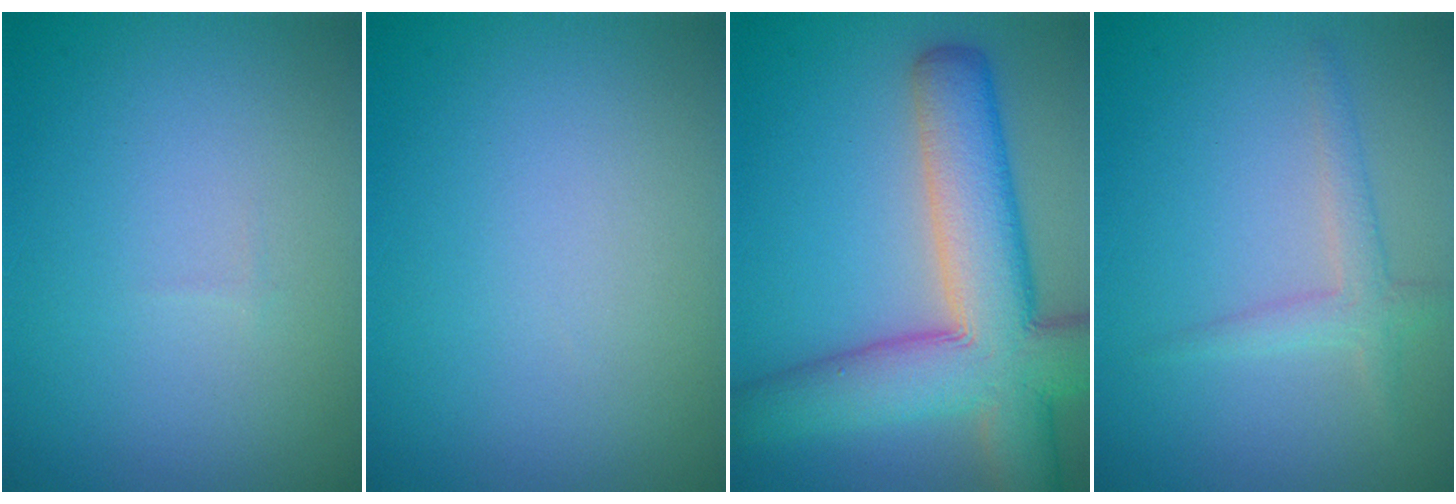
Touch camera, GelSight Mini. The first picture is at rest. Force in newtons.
{"total": 0.0}
{"total": 10.9, "press": 10.9, "slide": 0.6}
{"total": 2.0, "press": 2.0, "slide": 0.1}